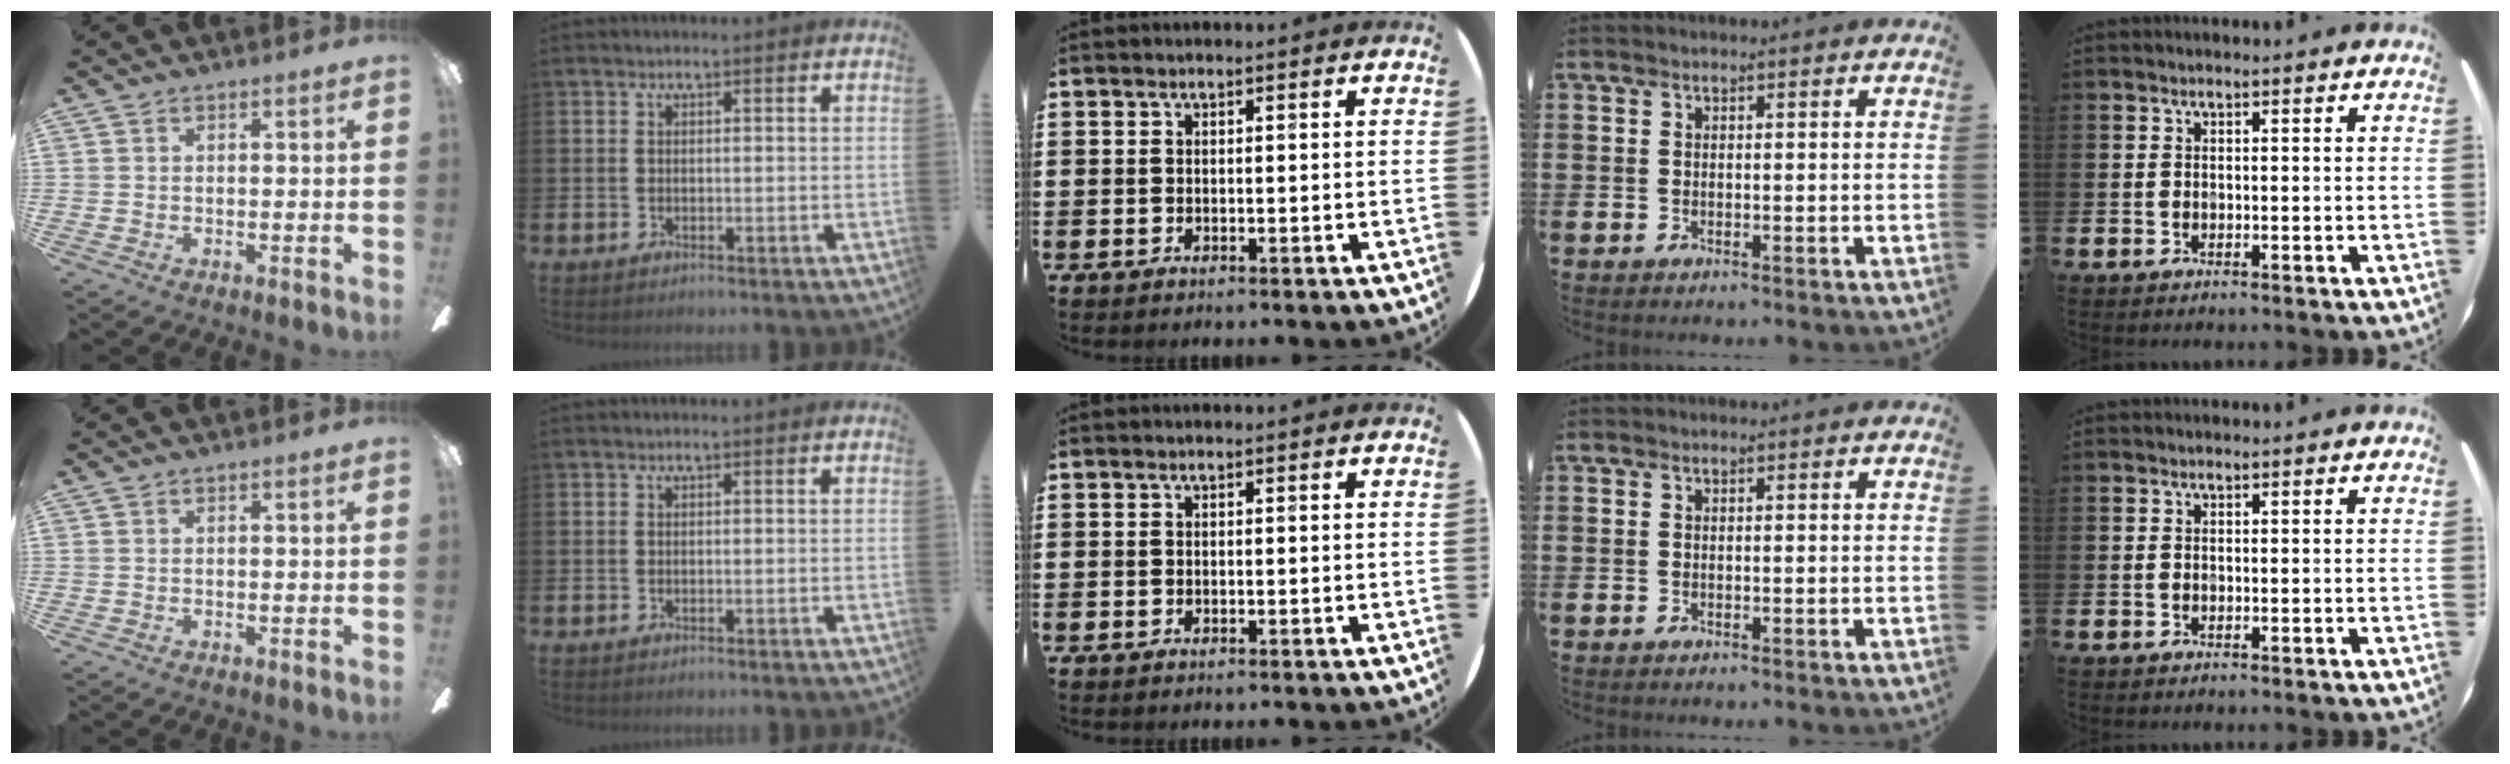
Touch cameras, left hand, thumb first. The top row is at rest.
{}